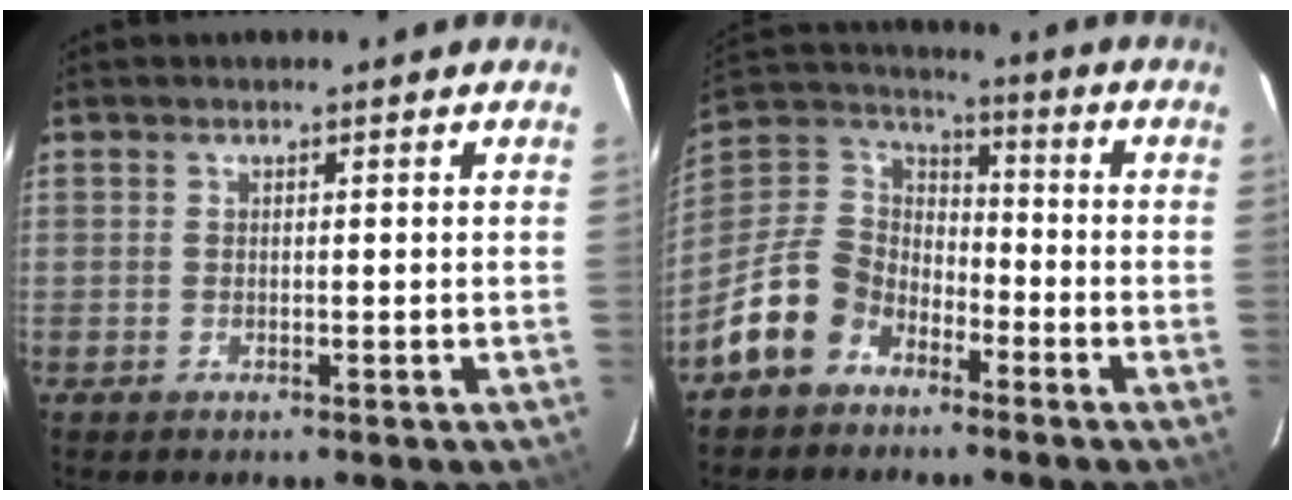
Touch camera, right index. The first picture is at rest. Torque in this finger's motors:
{"motor_torque": [0.64, -0.86, -0.23, -0.17]}